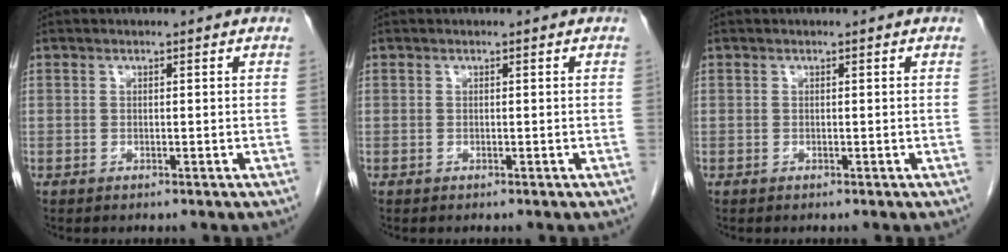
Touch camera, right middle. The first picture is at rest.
{"total": 0.0}
{"total": 0.0}